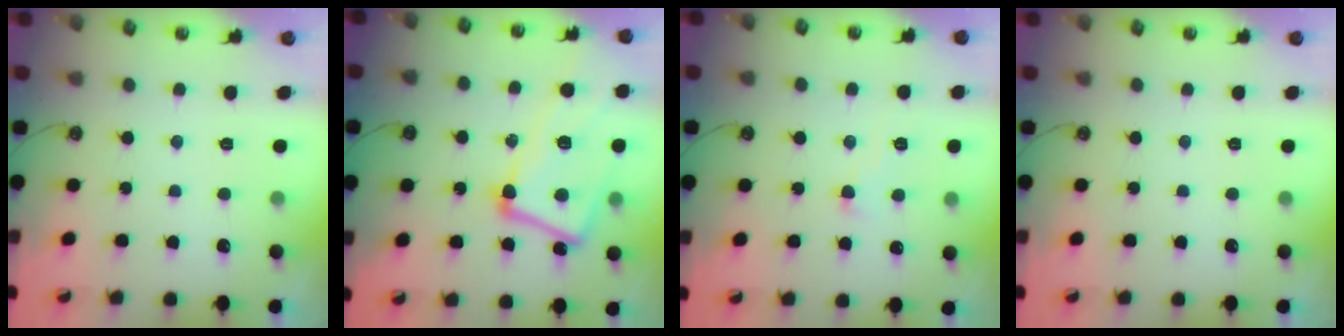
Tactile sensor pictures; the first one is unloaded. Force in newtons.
{"total": 12.2, "press": 12.0, "slide": 1.9}
{"total": 1.2, "press": 1.0, "slide": 0.7}
{"total": 0.0}